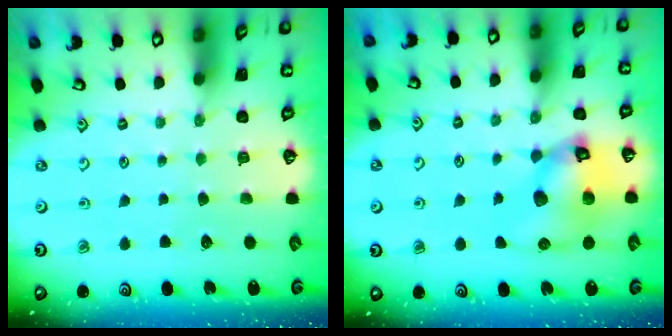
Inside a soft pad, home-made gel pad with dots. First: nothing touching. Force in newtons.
{"total": 13.2, "press": 13.0, "slide": 1.8}